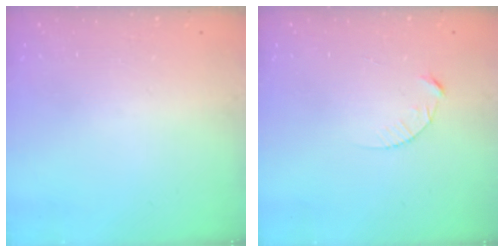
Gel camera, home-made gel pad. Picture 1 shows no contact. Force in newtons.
{"total": 3.7, "press": 3.7, "slide": 0.4}